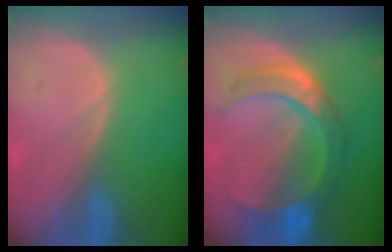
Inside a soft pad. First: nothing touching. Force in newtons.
{"total": 8.0, "press": 8.0, "slide": 0.4}